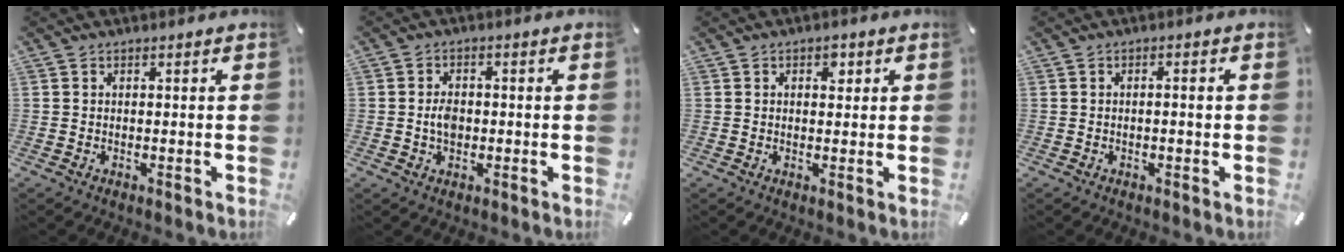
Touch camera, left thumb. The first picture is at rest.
{"total": 3.6, "force": [-0.5, 2.4, 2.6], "torque": [-0.056, 0.002, -0.010]}
{"total": 2.4, "force": [0.9, 1.6, 1.5], "torque": [-0.010, -0.003, 0.010]}
{"total": 1.4, "force": [-0.3, 0.4, 1.3], "torque": [-0.025, 0.002, -0.006]}